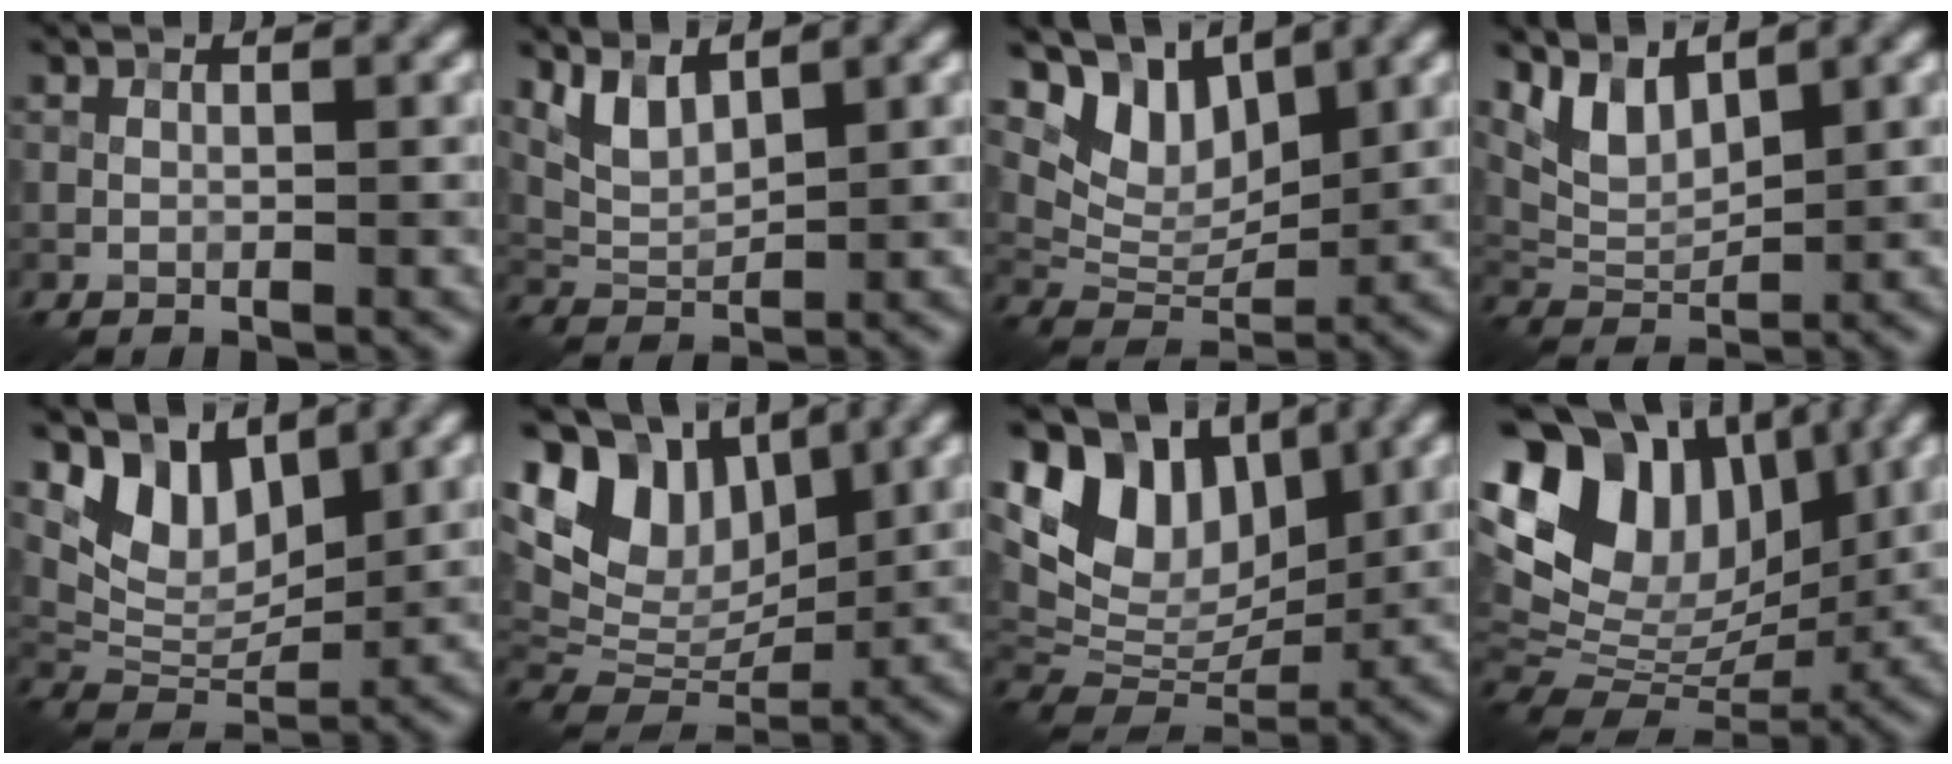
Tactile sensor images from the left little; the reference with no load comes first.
{"total": 3.3, "force": [2.0, 1.5, 2.2], "torque": [-0.054, -0.007, 0.046]}
{"total": 6.2, "force": [4.0, 3.4, 3.2], "torque": [-0.060, -0.008, 0.072]}
{"total": 4.0, "force": [2.6, 1.9, 2.5], "torque": [-0.055, -0.009, 0.055]}
{"total": 5.8, "force": [3.7, 3.3, 3.1], "torque": [-0.062, -0.011, 0.067]}
{"total": 9.2, "force": [3.9, 6.4, 5.4], "torque": [-0.101, 0.001, 0.070]}
{"total": 9.5, "force": [4.0, 6.6, 5.4], "torque": [-0.094, -0.004, 0.073]}
{"total": 15.5, "force": [5.5, 10.6, 10.0], "torque": [-0.183, 0.036, 0.101]}